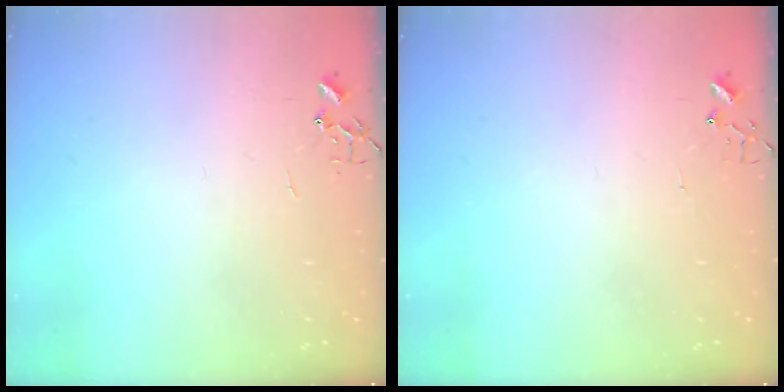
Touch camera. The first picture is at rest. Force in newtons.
{"total": 3.6, "press": 3.6, "slide": 0.4}